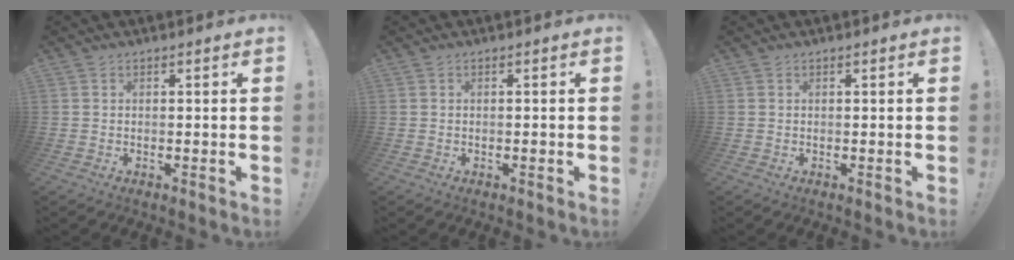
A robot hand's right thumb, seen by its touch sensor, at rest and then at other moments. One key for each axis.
{"total": 0.7, "fx": -0.1, "fy": 0.2, "fz": 0.6, "tx": -0.009, "ty": 0.001, "tz": -0.001}
{"total": 0.0}